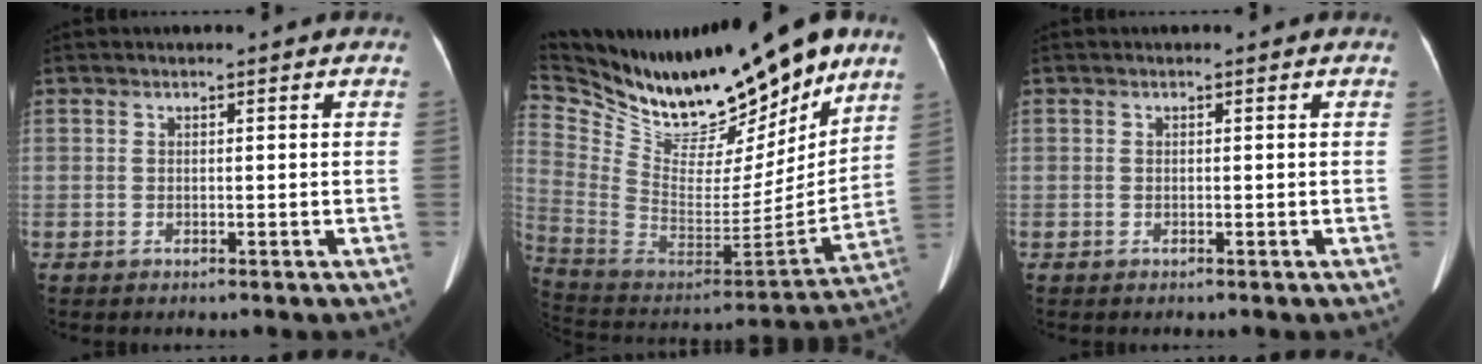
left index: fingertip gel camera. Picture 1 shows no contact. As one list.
[{"total": 27.2, "force": [21.7, 9.1, 13.6], "torque": [-0.261, -0.025, 0.355]}, {"total": 0.0}]